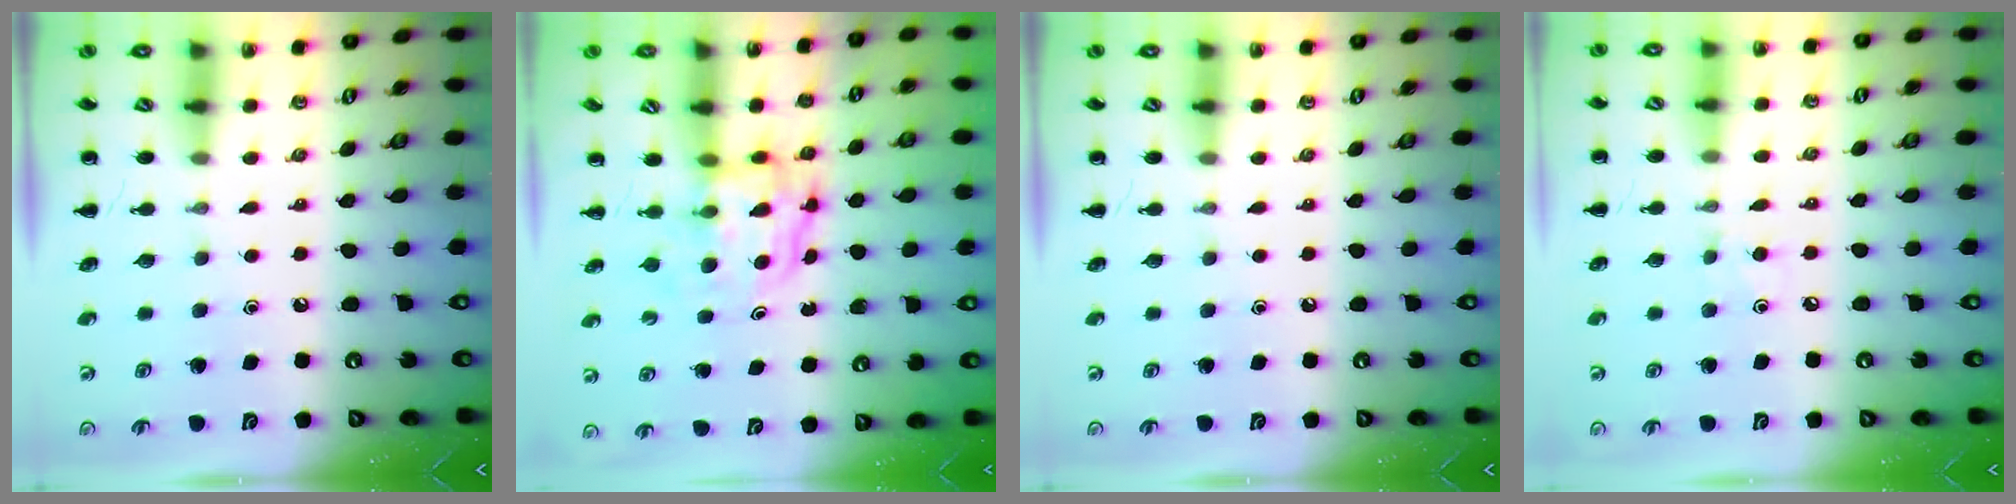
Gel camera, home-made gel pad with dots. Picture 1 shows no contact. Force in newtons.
{"total": 3.9, "press": 3.9, "slide": 0.4}
{"total": 0.0}
{"total": 4.0, "press": 3.8, "slide": 1.3}